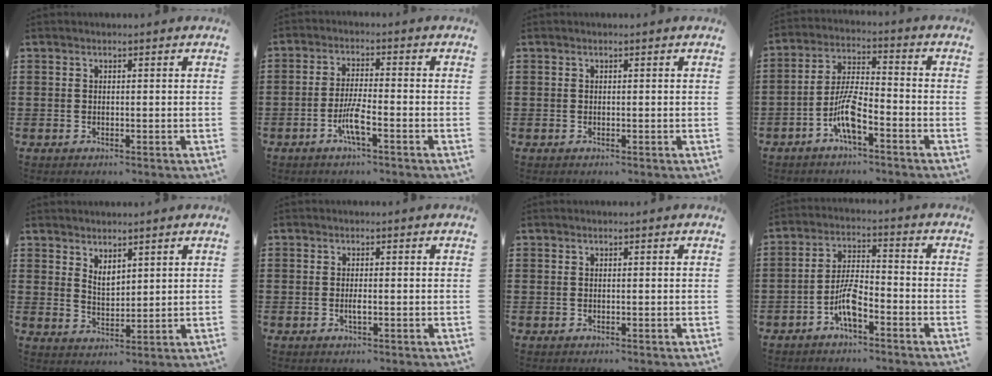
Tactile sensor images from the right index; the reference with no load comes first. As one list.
[{"total": 4.8, "force": [-2.3, 0.4, 4.2], "torque": [-0.096, -0.013, -0.048]}, {"total": 0.0}, {"total": 7.4, "force": [-4.0, 1.9, 6.0], "torque": [-0.131, -0.002, -0.077]}, {"total": 2.8, "force": [2.4, 1.2, 0.9], "torque": [-0.023, 0.001, 0.045]}, {"total": 1.3, "force": [-0.3, 0.3, 1.2], "torque": [-0.029, -0.005, -0.008]}, {"total": 0.0}, {"total": 6.1, "force": [-3.3, 1.9, 4.7], "torque": [-0.105, 0.001, -0.067]}]